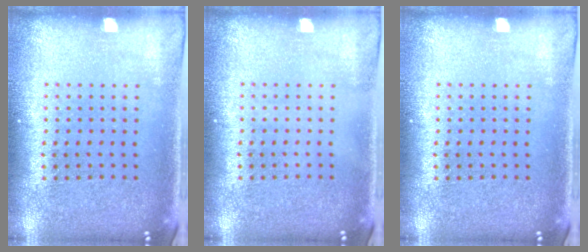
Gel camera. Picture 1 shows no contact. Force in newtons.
{"total": 0.0}
{"total": 0.0}